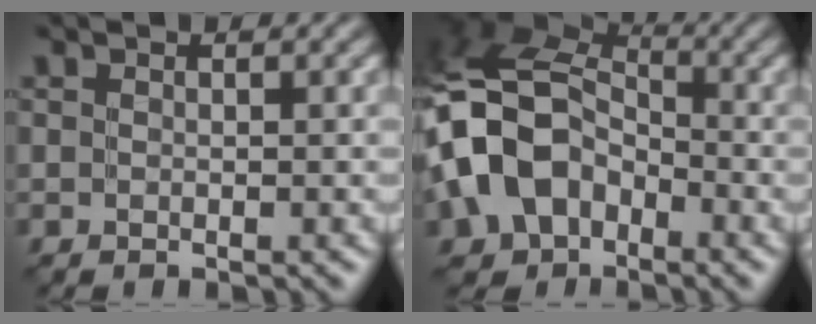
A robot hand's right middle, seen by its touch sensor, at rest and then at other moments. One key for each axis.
{"total": 12.6, "fx": -3.4, "fy": 9.1, "fz": 8.0, "tx": -0.178, "ty": -0.001, "tz": -0.082}